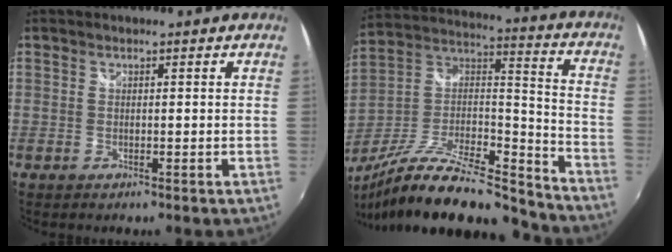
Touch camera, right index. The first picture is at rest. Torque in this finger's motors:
{"motor_torque": [0.31, -0.86, 0.12, 0.10]}